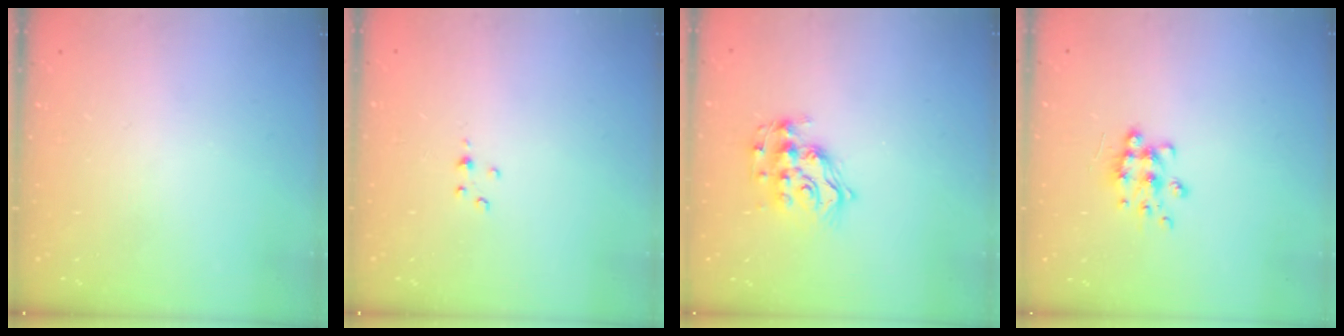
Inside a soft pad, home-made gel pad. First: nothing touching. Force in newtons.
{"total": 2.2, "press": 2.2, "slide": 0.4}
{"total": 12.2, "press": 12.2, "slide": 0.7}
{"total": 8.0, "press": 8.0, "slide": 0.7}